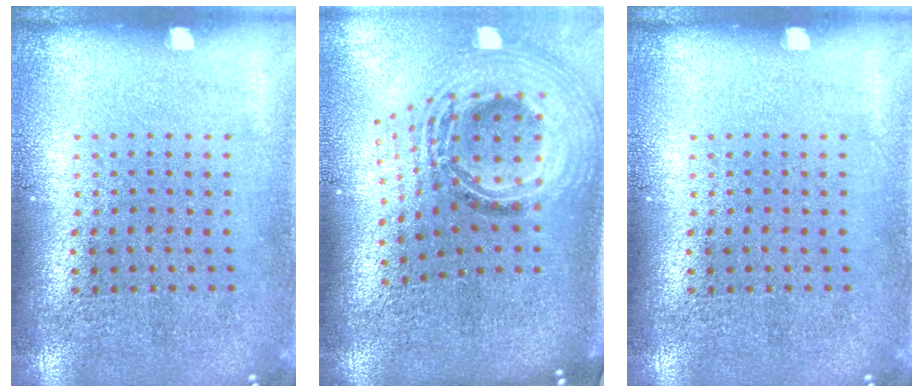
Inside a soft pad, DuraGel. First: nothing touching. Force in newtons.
{"total": 2.4, "press": 1.8, "slide": 1.6}
{"total": 0.0}